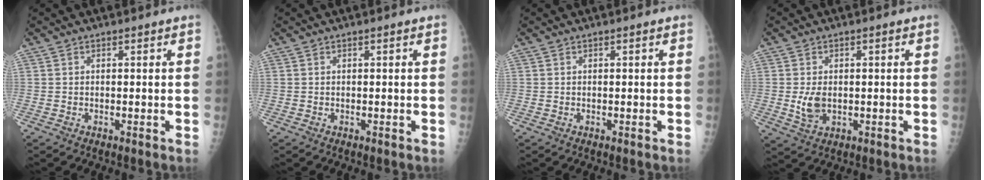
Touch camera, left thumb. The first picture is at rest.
{"total": 0.0}
{"total": 0.0}
{"total": 4.4, "force": [-0.2, 2.8, 3.3], "torque": [-0.059, -0.003, 0.003]}